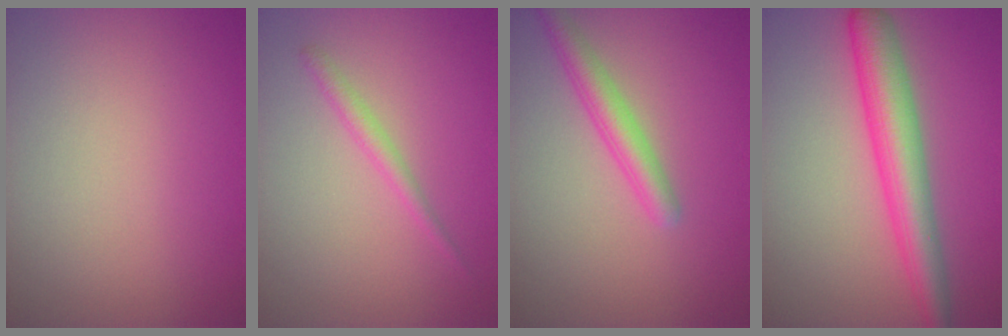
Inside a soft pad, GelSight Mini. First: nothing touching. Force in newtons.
{"total": 1.4, "press": 1.4, "slide": 0.1}
{"total": 2.9, "press": 2.9, "slide": 0.1}
{"total": 5.8, "press": 5.8, "slide": 0.1}